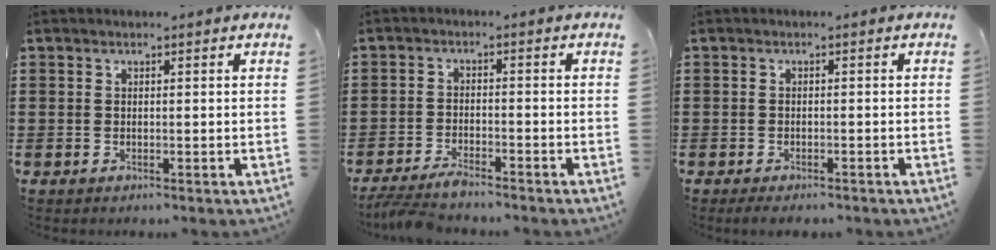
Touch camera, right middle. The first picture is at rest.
{"total": 3.4, "force": [-3.1, 0.1, 1.3], "torque": [-0.038, -0.008, -0.066]}
{"total": 1.2, "force": [-1.1, 0.2, 0.3], "torque": [-0.008, -0.002, -0.022]}